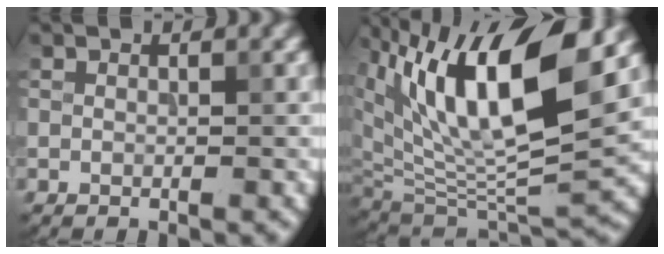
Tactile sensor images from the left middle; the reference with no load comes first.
{"total": 13.6, "force": [6.5, 5.5, 10.5], "torque": [-0.183, 0.001, 0.123]}